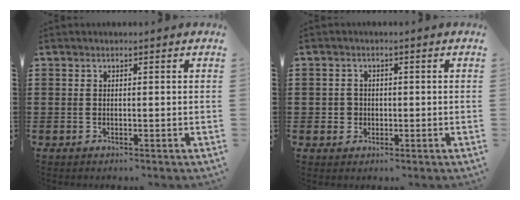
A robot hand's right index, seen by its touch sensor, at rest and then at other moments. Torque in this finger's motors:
{"motor_torque": [1.21, 0.93, -0.28, -0.21]}